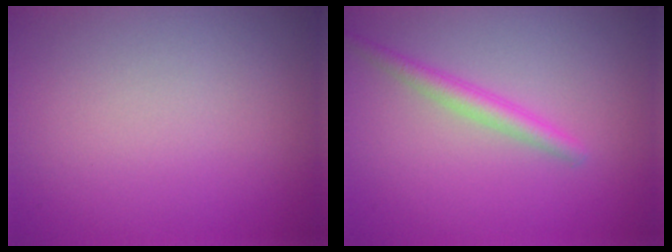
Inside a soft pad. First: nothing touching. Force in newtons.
{"total": 2.2, "press": 2.2, "slide": 0.0}